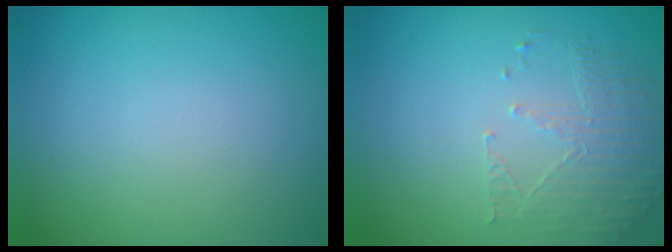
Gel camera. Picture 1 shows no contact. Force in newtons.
{"total": 1.8, "press": 1.1, "slide": 1.4}